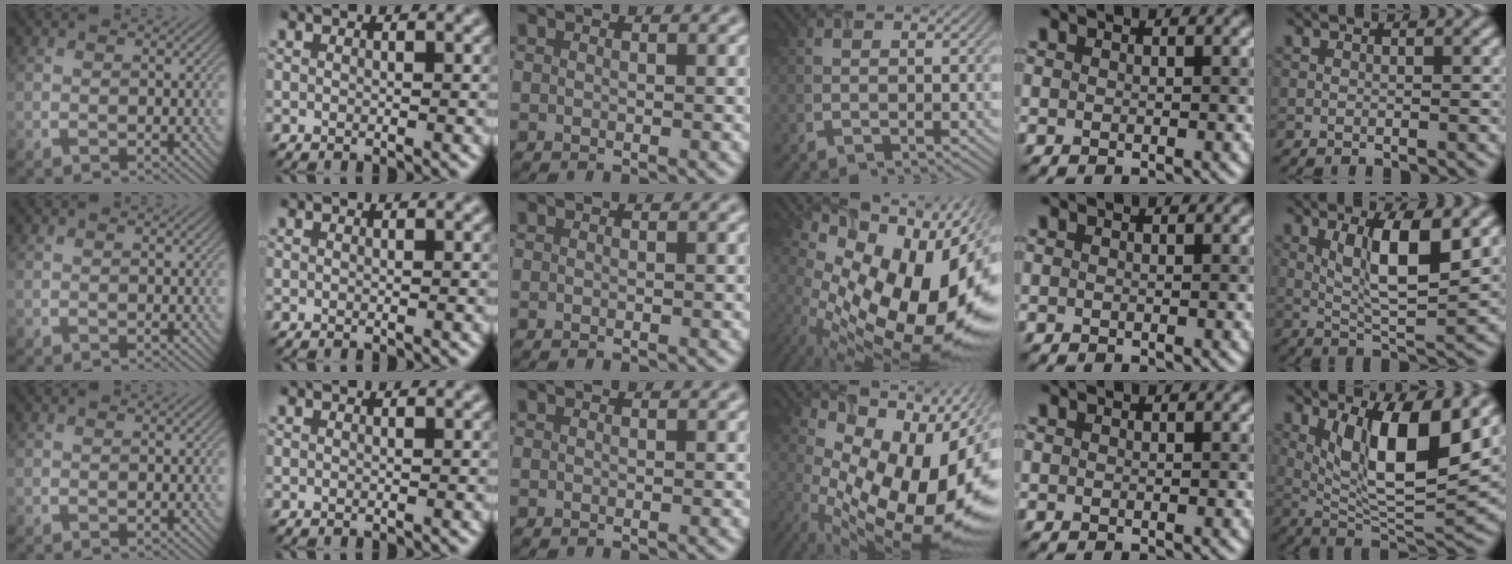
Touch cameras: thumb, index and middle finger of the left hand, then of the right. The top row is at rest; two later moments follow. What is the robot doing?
{"motion": "screw", "object": "timer"}